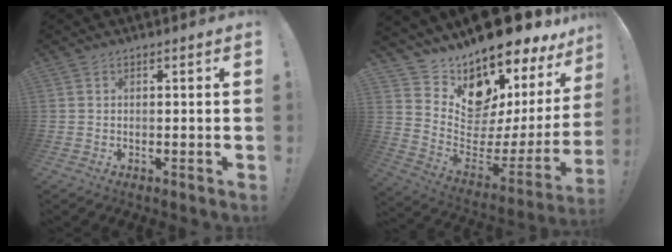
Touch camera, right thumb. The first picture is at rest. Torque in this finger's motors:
{"motor_torque": [0.01, 5.00, 0.45, 0.39, 0.10]}